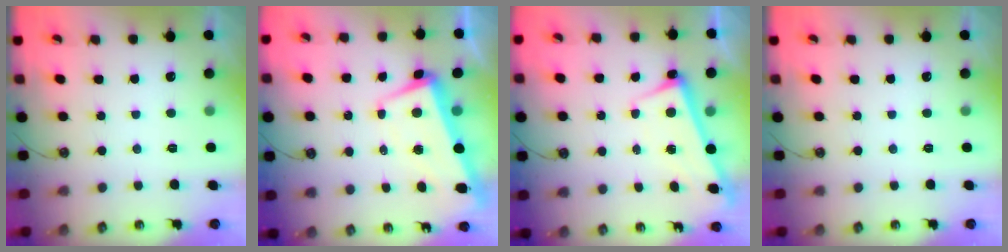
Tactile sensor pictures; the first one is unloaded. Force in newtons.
{"total": 1.9, "press": 0.8, "slide": 1.8}
{"total": 2.8, "press": 2.7, "slide": 0.4}
{"total": 0.0}